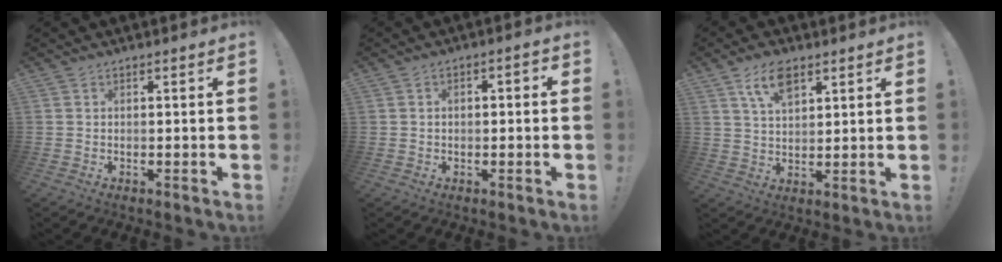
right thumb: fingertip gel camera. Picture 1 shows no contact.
{"total": 2.1, "force": [-0.8, 1.3, 1.5], "torque": [-0.018, 0.007, -0.017]}
{"total": 8.4, "force": [4.9, 4.0, 5.5], "torque": [-0.094, -0.012, 0.090]}